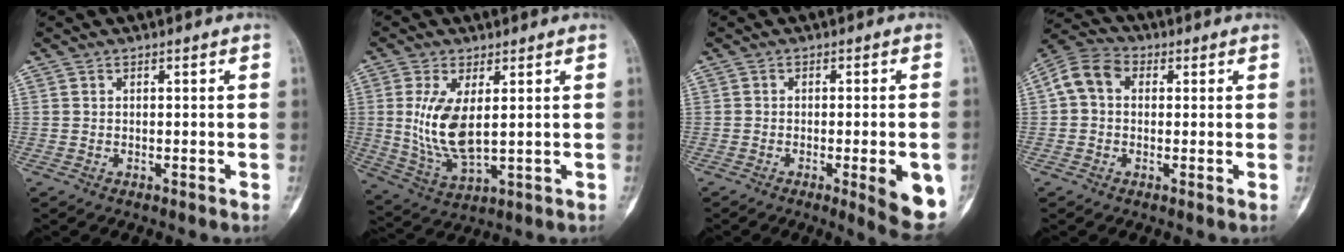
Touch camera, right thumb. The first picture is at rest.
{"total": 10.4, "force": [1.5, 4.5, 9.3], "torque": [-0.187, -0.021, 0.043]}
{"total": 9.6, "force": [-3.2, 2.1, 8.8], "torque": [-0.102, -0.006, -0.033]}
{"total": 7.6, "force": [1.1, 5.7, 4.8], "torque": [-0.086, 0.027, 0.013]}